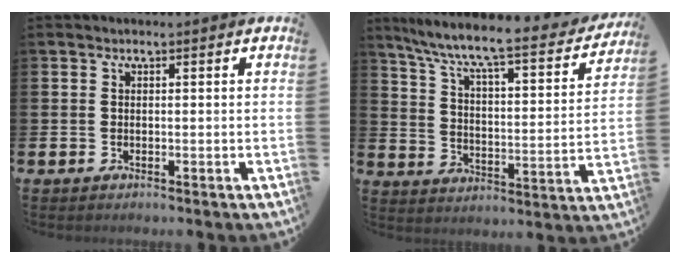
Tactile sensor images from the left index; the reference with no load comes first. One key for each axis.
{"total": 8.0, "fx": 6.9, "fy": 1.2, "fz": 3.9, "tx": -0.105, "ty": -0.053, "tz": 0.108}